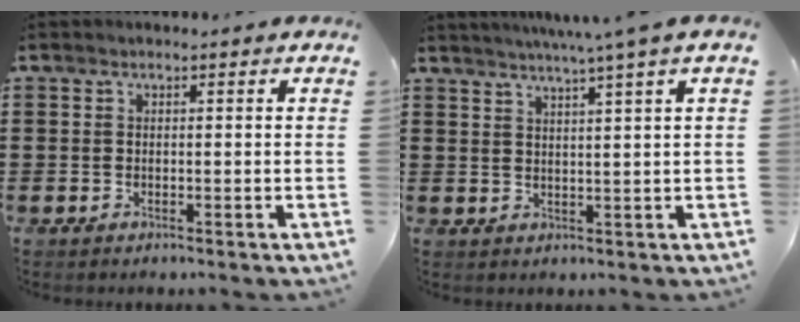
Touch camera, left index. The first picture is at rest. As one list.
[{"total": 3.5, "force": [2.5, -1.3, 2.0], "torque": [-0.044, -0.011, 0.037]}]